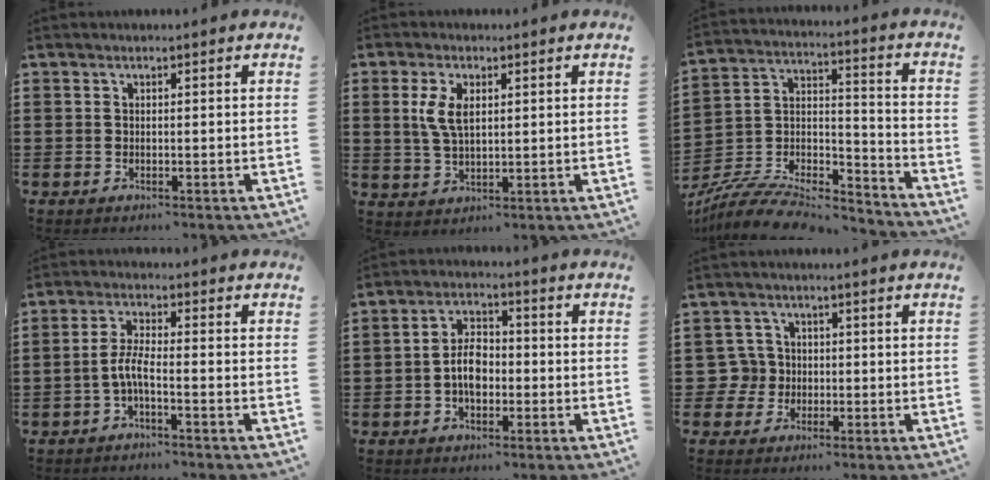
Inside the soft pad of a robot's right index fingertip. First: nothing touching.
{"total": 4.8, "force": [1.3, 1.9, 4.3], "torque": [-0.092, 0.006, 0.022]}
{"total": 8.1, "force": [-7.6, 1.7, 2.3], "torque": [-0.042, 0.005, -0.148]}
{"total": 3.7, "force": [-1.6, 0.0, 3.3], "torque": [-0.077, -0.004, -0.037]}
{"total": 5.2, "force": [-1.0, 3.0, 4.1], "torque": [-0.084, -0.001, -0.024]}
{"total": 3.7, "force": [-0.5, 3.5, 1.0], "torque": [-0.045, 0.004, -0.013]}